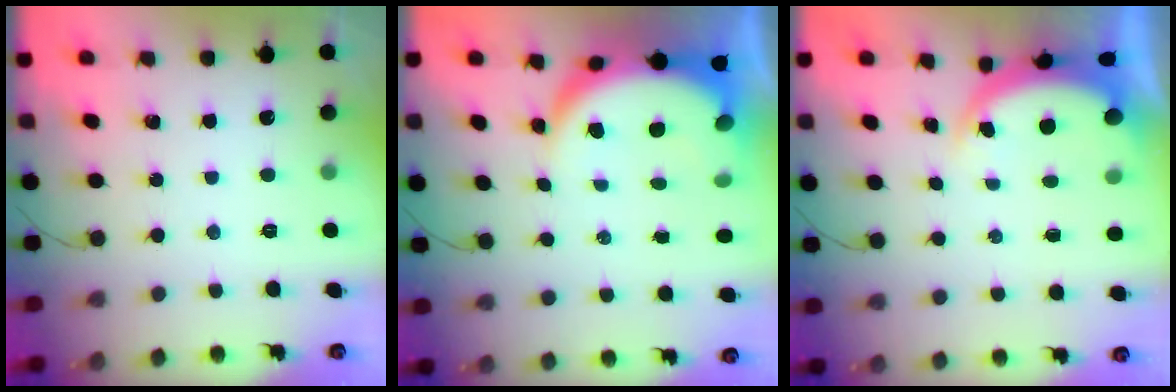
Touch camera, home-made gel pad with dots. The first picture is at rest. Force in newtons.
{"total": 9.6, "press": 9.6, "slide": 1.2}
{"total": 4.6, "press": 4.4, "slide": 1.1}